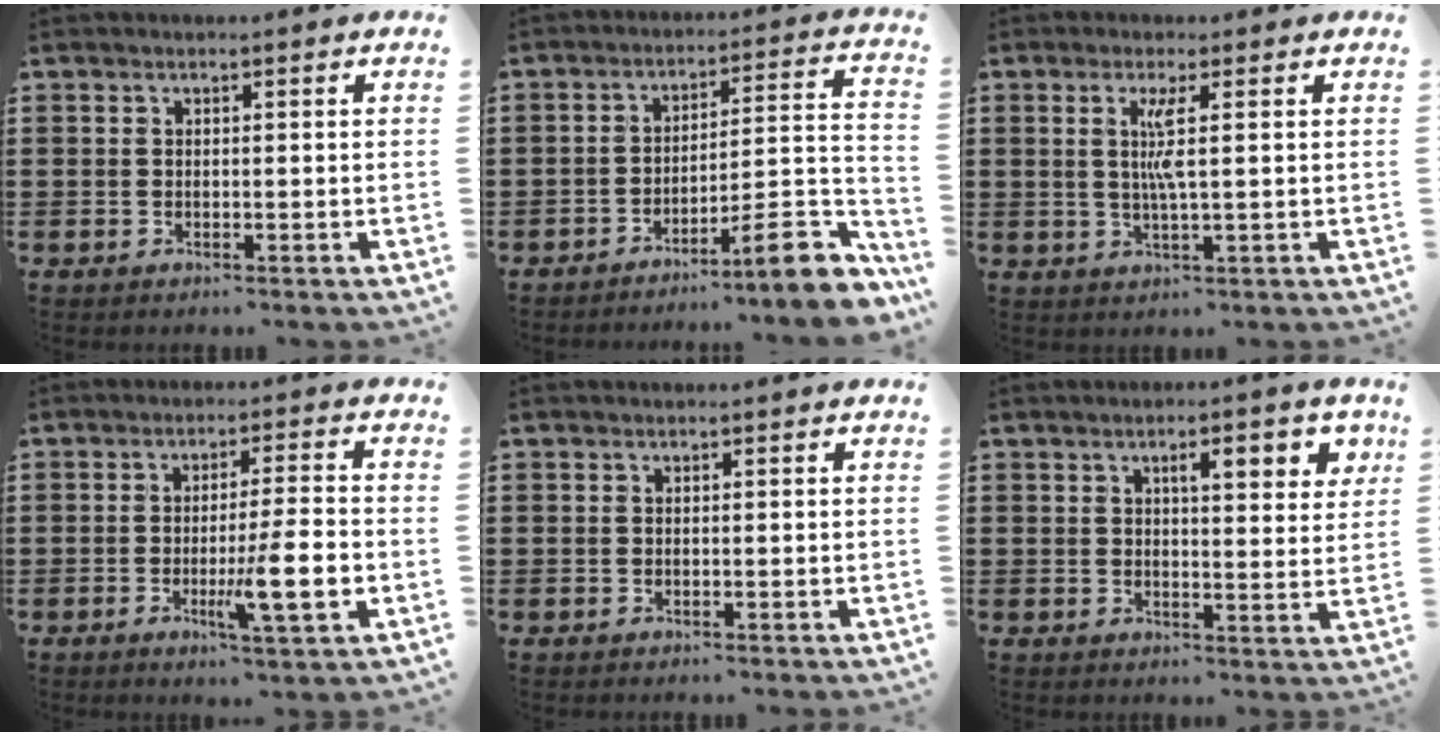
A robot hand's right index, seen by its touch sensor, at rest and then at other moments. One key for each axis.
{"total": 8.9, "fx": -6.1, "fy": 0.9, "fz": 6.4, "tx": -0.089, "ty": -0.001, "tz": -0.115}
{"total": 4.1, "fx": 0.8, "fy": -0.1, "fz": 4.0, "tx": -0.080, "ty": -0.004, "tz": 0.011}
{"total": 9.5, "fx": -2.5, "fy": 1.0, "fz": 9.1, "tx": -0.152, "ty": -0.011, "tz": -0.040}
{"total": 0.0}
{"total": 5.2, "fx": 2.2, "fy": 1.5, "fz": 4.4, "tx": -0.068, "ty": -0.001, "tz": 0.029}